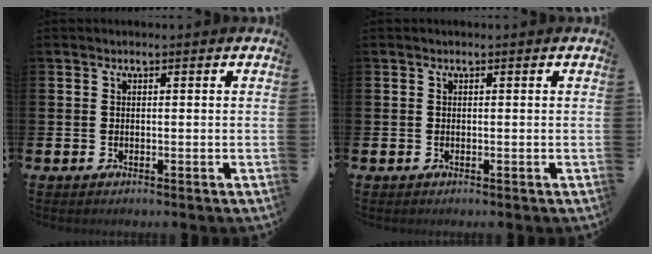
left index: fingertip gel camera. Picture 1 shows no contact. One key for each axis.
{"total": 0.0}